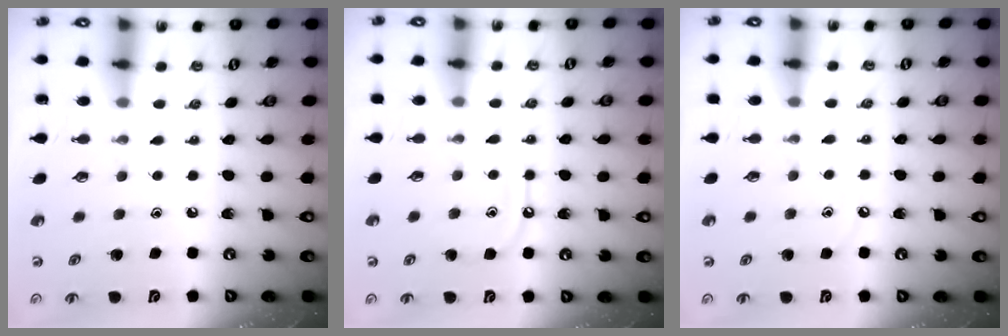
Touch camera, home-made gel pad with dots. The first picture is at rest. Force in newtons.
{"total": 6.9, "press": 6.9, "slide": 0.6}
{"total": 3.4, "press": 3.3, "slide": 0.4}